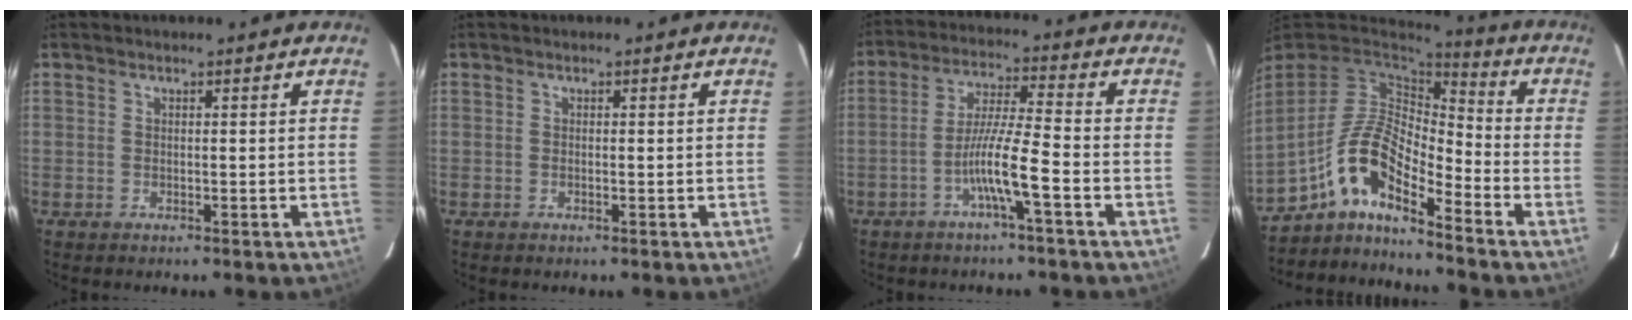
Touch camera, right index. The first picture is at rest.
{"total": 0.0}
{"total": 7.8, "force": [-3.3, -0.5, 7.1], "torque": [-0.135, 0.008, -0.065]}
{"total": 12.2, "force": [-7.7, 3.2, 8.9], "torque": [-0.181, 0.026, -0.140]}